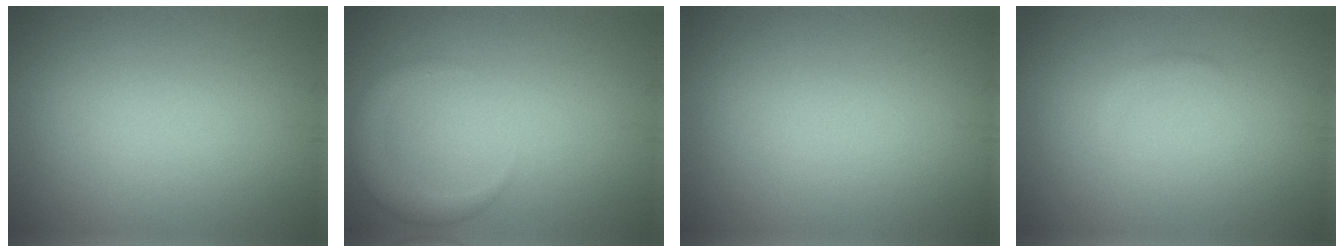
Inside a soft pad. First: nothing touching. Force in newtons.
{"total": 2.7, "press": 2.7, "slide": 0.2}
{"total": 0.0}
{"total": 0.5, "press": 0.5, "slide": 0.1}